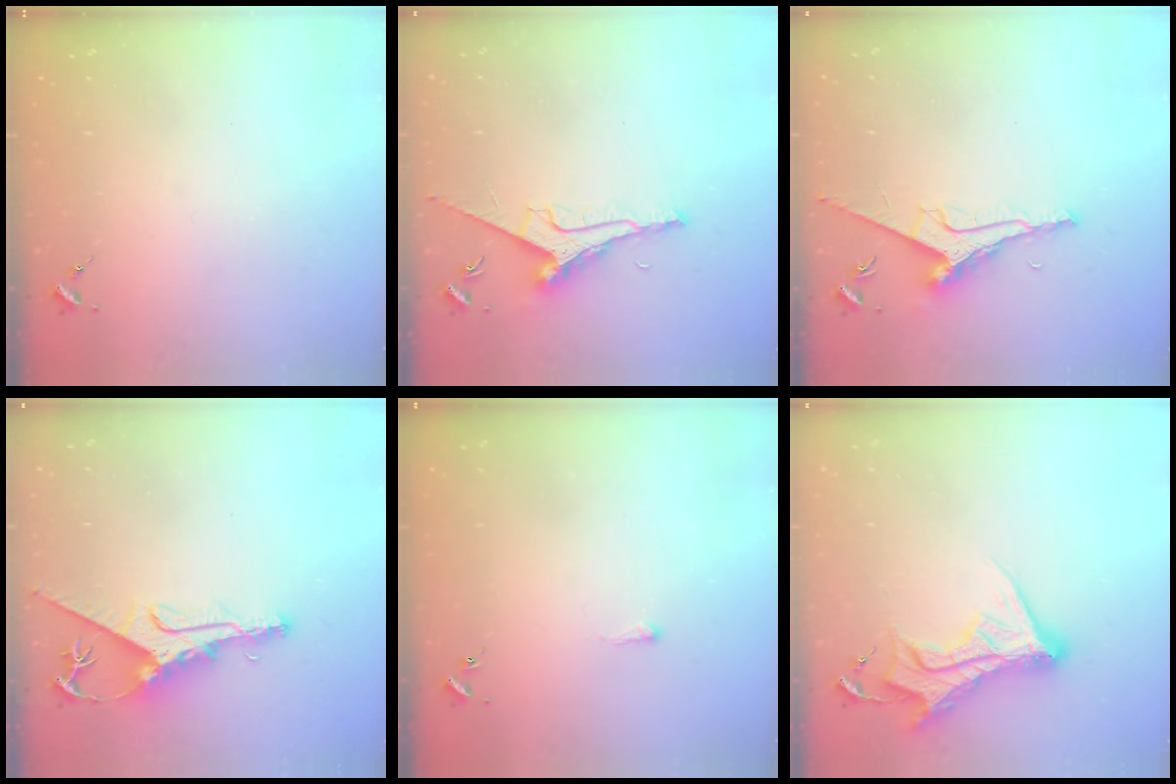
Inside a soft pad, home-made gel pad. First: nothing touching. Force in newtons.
{"total": 9.2, "press": 9.1, "slide": 1.0}
{"total": 9.0, "press": 8.9, "slide": 0.9}
{"total": 11.0, "press": 10.9, "slide": 1.2}
{"total": 1.5, "press": 1.5, "slide": 0.4}
{"total": 14.0, "press": 14.0, "slide": 1.2}